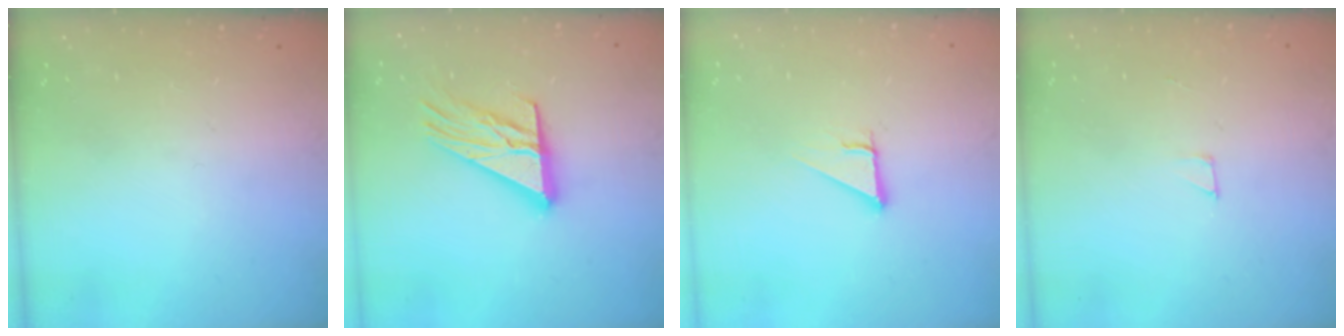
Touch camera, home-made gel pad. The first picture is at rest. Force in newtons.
{"total": 14.6, "press": 14.5, "slide": 1.4}
{"total": 2.8, "press": 2.8, "slide": 0.0}
{"total": 2.0, "press": 2.0, "slide": 0.0}